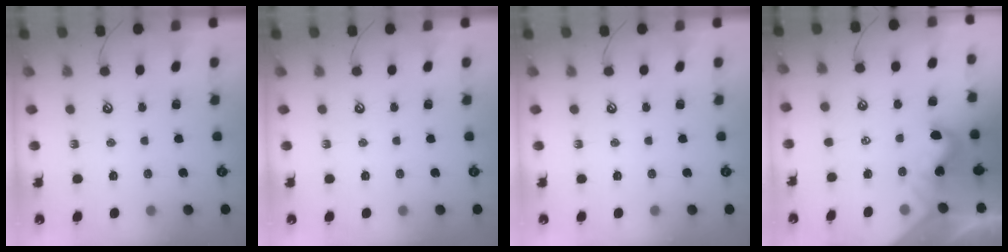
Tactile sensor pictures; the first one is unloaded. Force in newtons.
{"total": 0.0}
{"total": 0.0}
{"total": 2.0, "press": 2.0, "slide": 0.4}